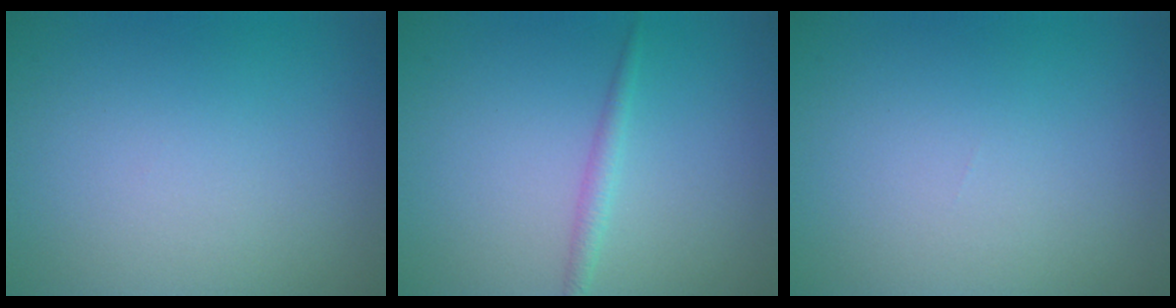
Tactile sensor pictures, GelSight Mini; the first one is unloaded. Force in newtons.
{"total": 1.3, "press": 1.3, "slide": 0.0}
{"total": 0.0}